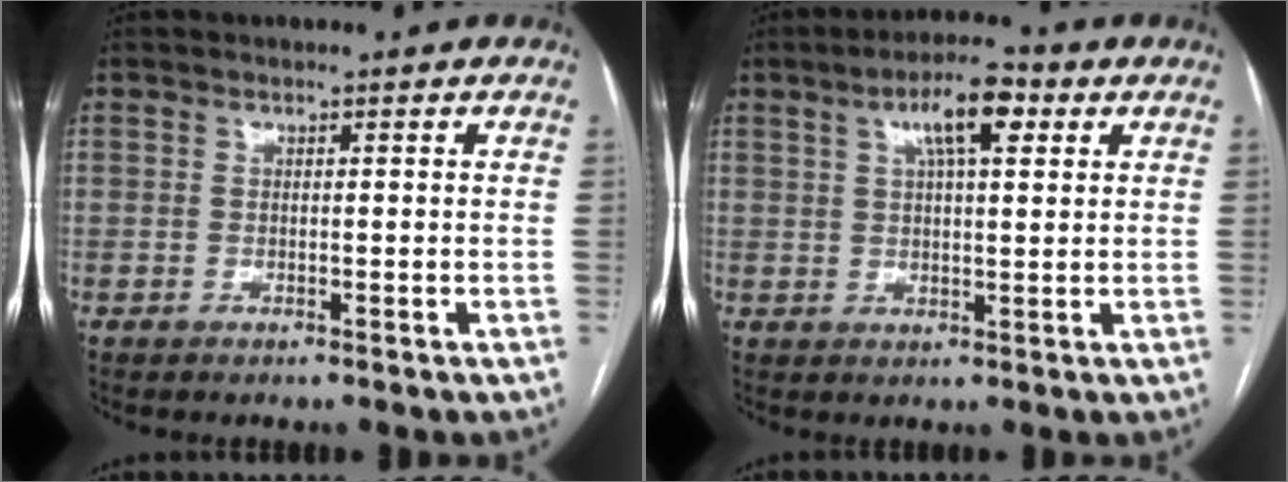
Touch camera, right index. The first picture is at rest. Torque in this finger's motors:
{"motor_torque": [0.99, 0.65, 0.18, 0.09]}